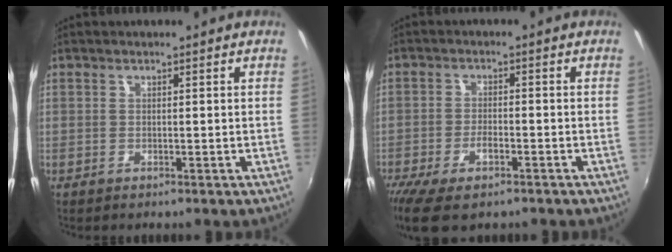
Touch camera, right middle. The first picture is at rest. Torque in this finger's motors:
{"motor_torque": [1.11, -1.02, 0.36, 0.08]}